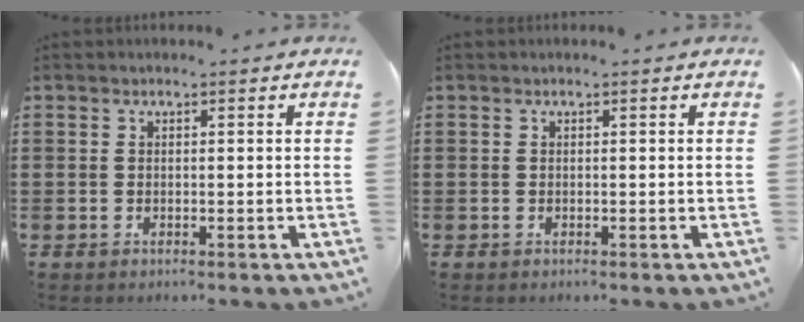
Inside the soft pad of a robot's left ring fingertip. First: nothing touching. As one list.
[{"total": 0.0}]